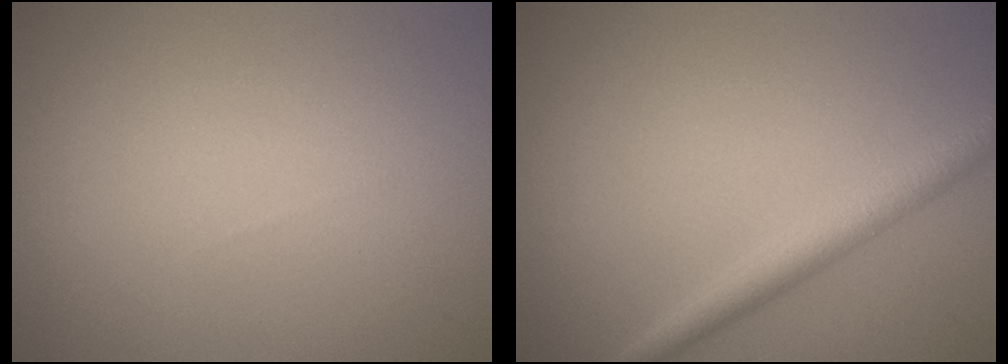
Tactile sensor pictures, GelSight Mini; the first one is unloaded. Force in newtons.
{"total": 2.9, "press": 2.9, "slide": 0.1}